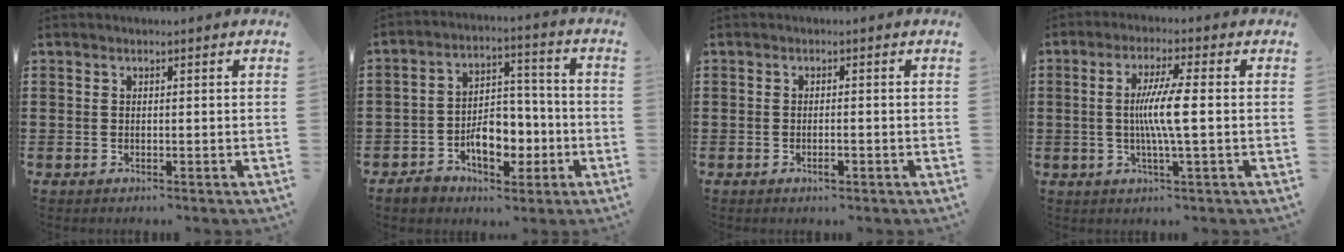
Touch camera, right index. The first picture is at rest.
{"total": 8.3, "force": [-3.3, 6.0, 4.8], "torque": [-0.057, 0.019, -0.057]}
{"total": 1.5, "force": [-0.8, 0.4, 1.2], "torque": [-0.024, -0.002, -0.013]}
{"total": 6.7, "force": [-0.2, 0.1, 6.7], "torque": [-0.126, -0.008, -0.010]}